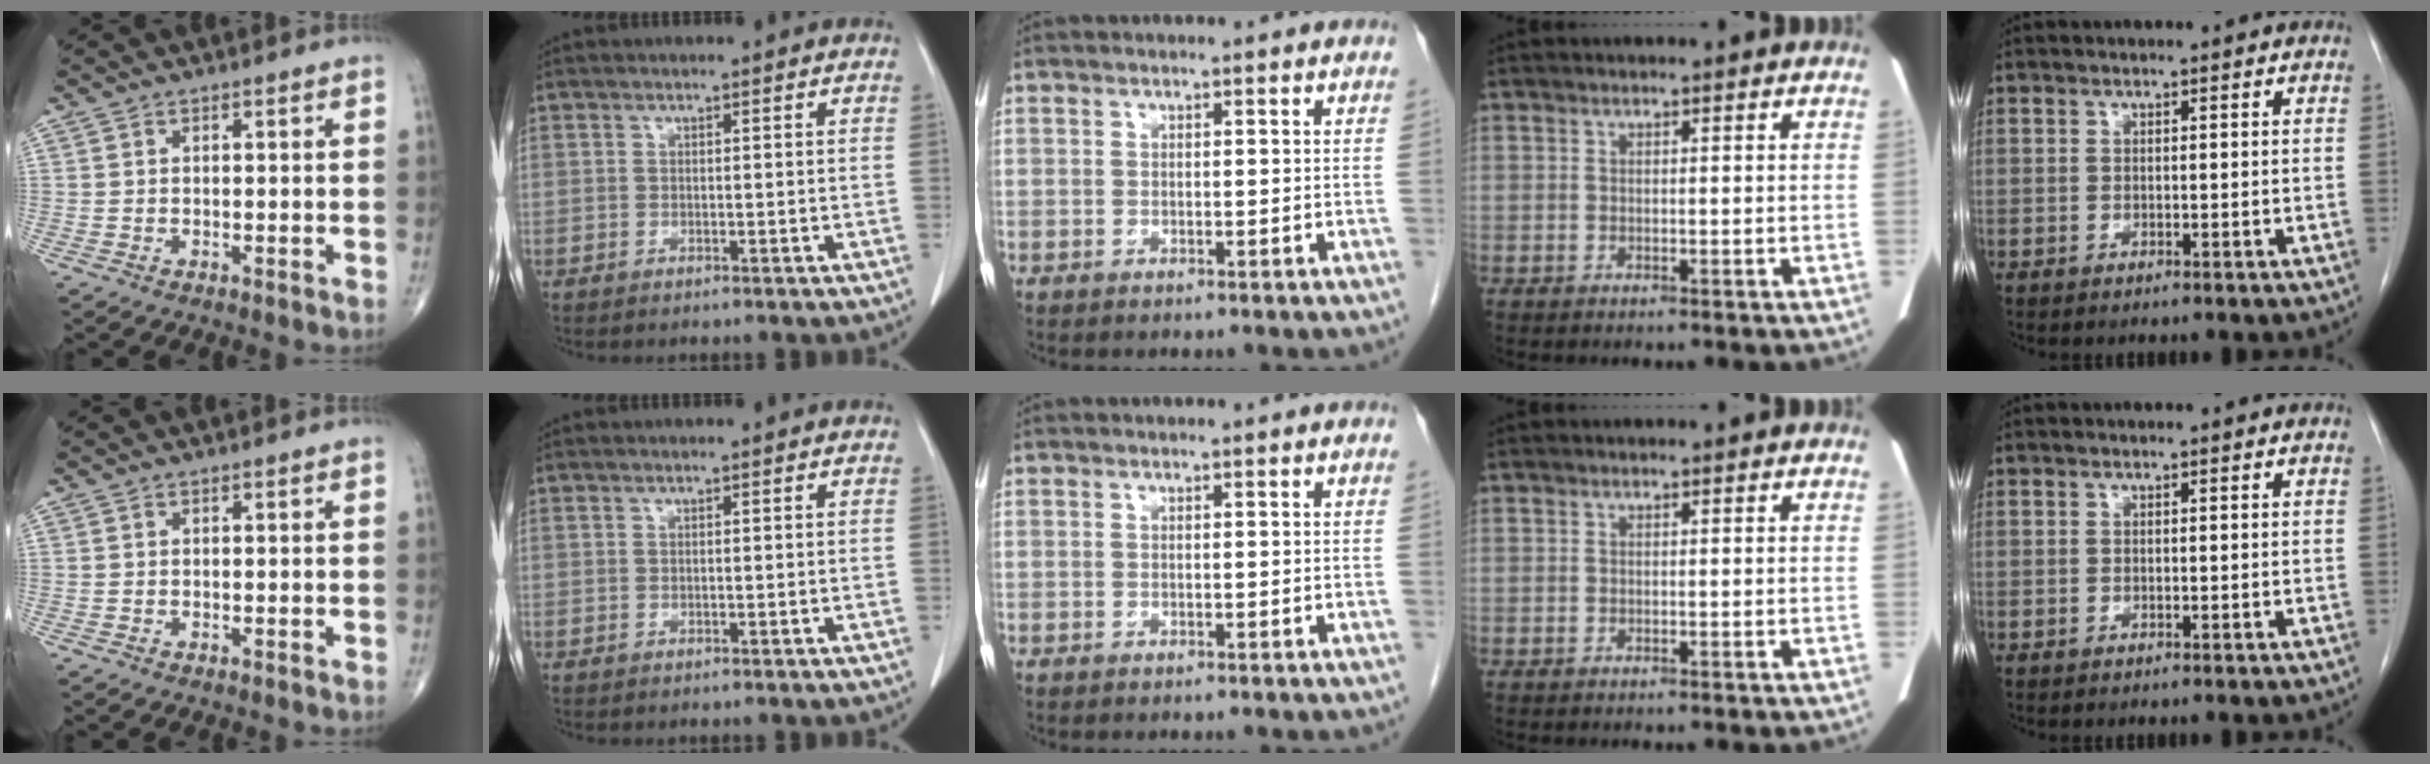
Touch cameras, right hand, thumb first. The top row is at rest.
{}